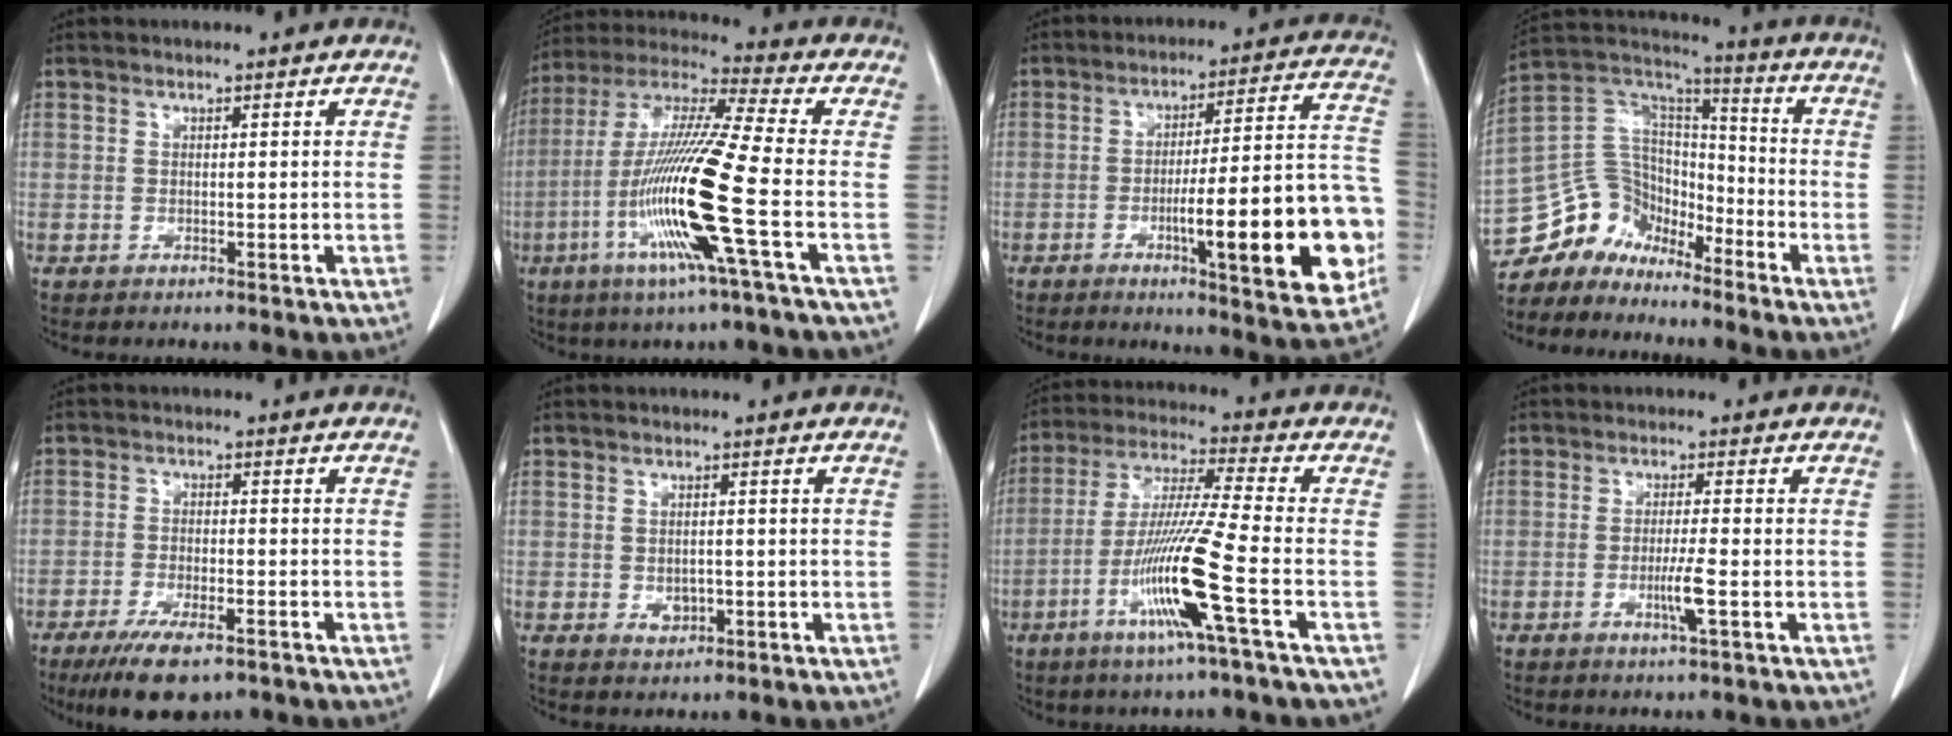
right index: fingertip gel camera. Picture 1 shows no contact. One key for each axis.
{"total": 17.5, "fx": -5.1, "fy": -1.1, "fz": 16.7, "tx": -0.339, "ty": -0.018, "tz": -0.110}
{"total": 20.2, "fx": -5.2, "fy": 2.7, "fz": 19.3, "tx": -0.206, "ty": 0.019, "tz": -0.063}
{"total": 12.1, "fx": -10.4, "fy": 5.9, "fz": 1.9, "tx": -0.043, "ty": 0.066, "tz": -0.201}
{"total": 8.6, "fx": -6.0, "fy": 2.3, "fz": 5.7, "tx": -0.097, "ty": -0.015, "tz": -0.095}
{"total": 2.1, "fx": -0.4, "fy": 1.5, "fz": 1.4, "tx": -0.021, "ty": 0.000, "tz": 0.001}
{"total": 13.4, "fx": -5.0, "fy": -1.7, "fz": 12.4, "tx": -0.246, "ty": -0.019, "tz": -0.101}
{"total": 3.6, "fx": -1.2, "fy": -0.5, "fz": 3.4, "tx": -0.065, "ty": -0.008, "tz": -0.022}